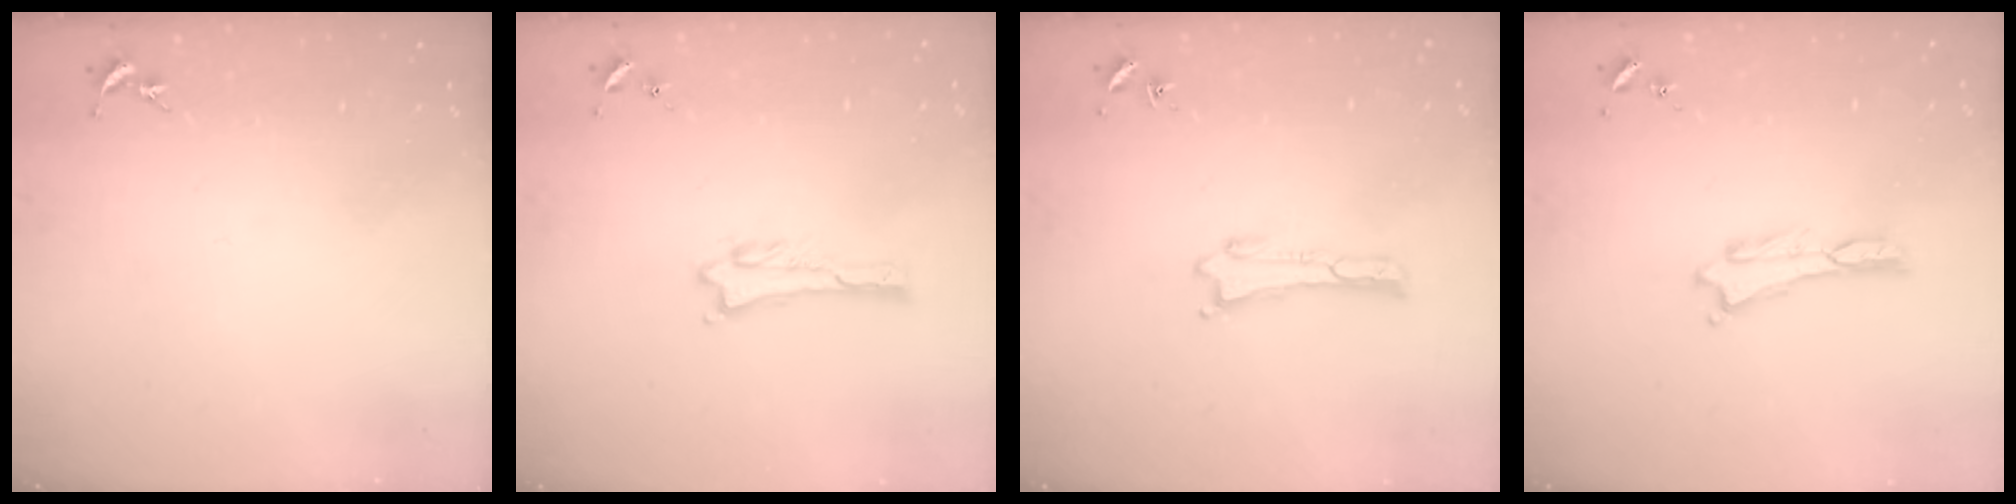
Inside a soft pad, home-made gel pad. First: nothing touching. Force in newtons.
{"total": 1.0, "press": 1.0, "slide": 0.1}
{"total": 0.0}
{"total": 0.0}